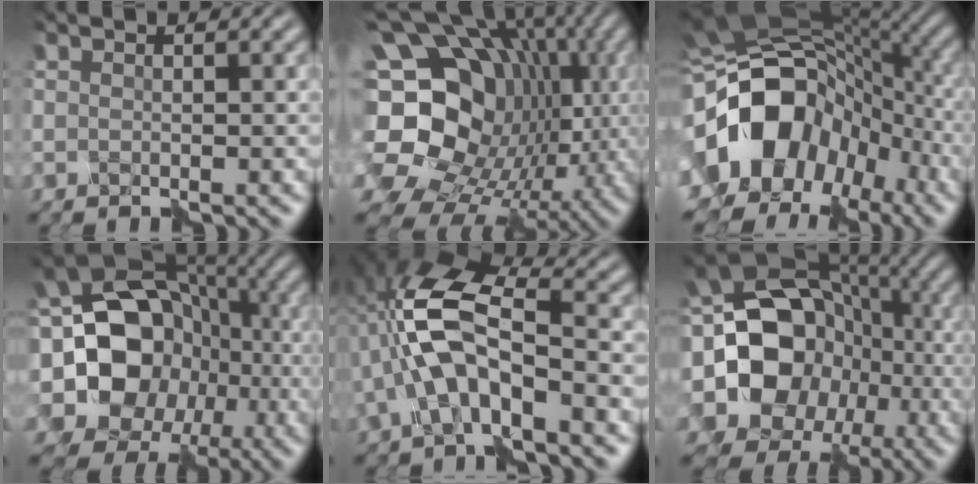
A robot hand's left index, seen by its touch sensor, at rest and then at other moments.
{"total": 20.7, "force": [-0.3, 17.1, 11.7], "torque": [-0.228, 0.003, -0.013]}
{"total": 17.9, "force": [-5.4, 13.3, 10.7], "torque": [-0.183, 0.001, -0.085]}
{"total": 17.7, "force": [-2.1, 15.4, 8.4], "torque": [-0.154, 0.006, -0.053]}
{"total": 7.6, "force": [-1.4, 3.3, 6.7], "torque": [-0.148, 0.018, -0.027]}
{"total": 16.0, "force": [-1.6, 13.6, 8.3], "torque": [-0.152, -0.011, -0.033]}